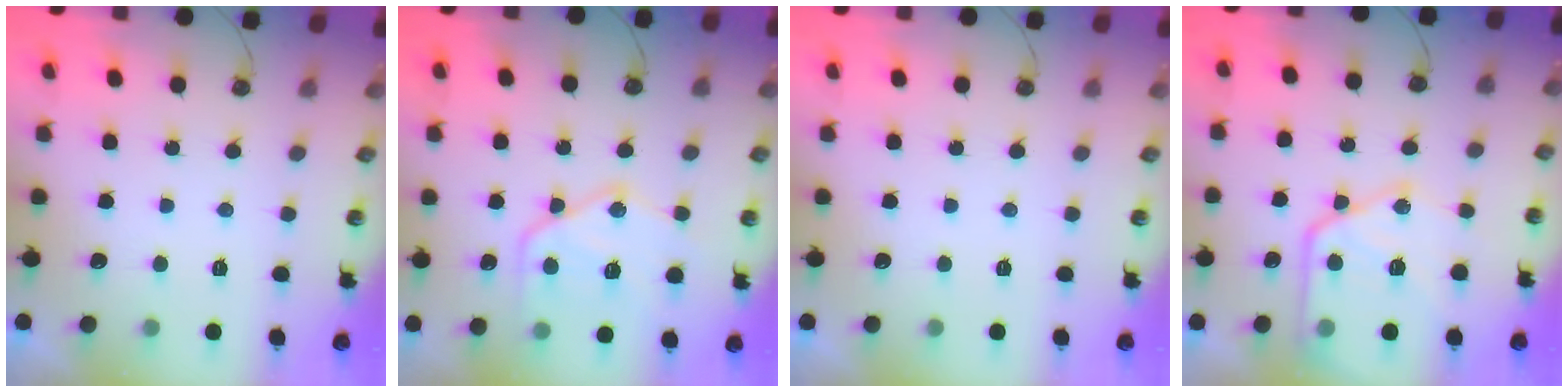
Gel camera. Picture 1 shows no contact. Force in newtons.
{"total": 17.6, "press": 17.5, "slide": 1.5}
{"total": 0.0}
{"total": 18.7, "press": 18.6, "slide": 1.7}